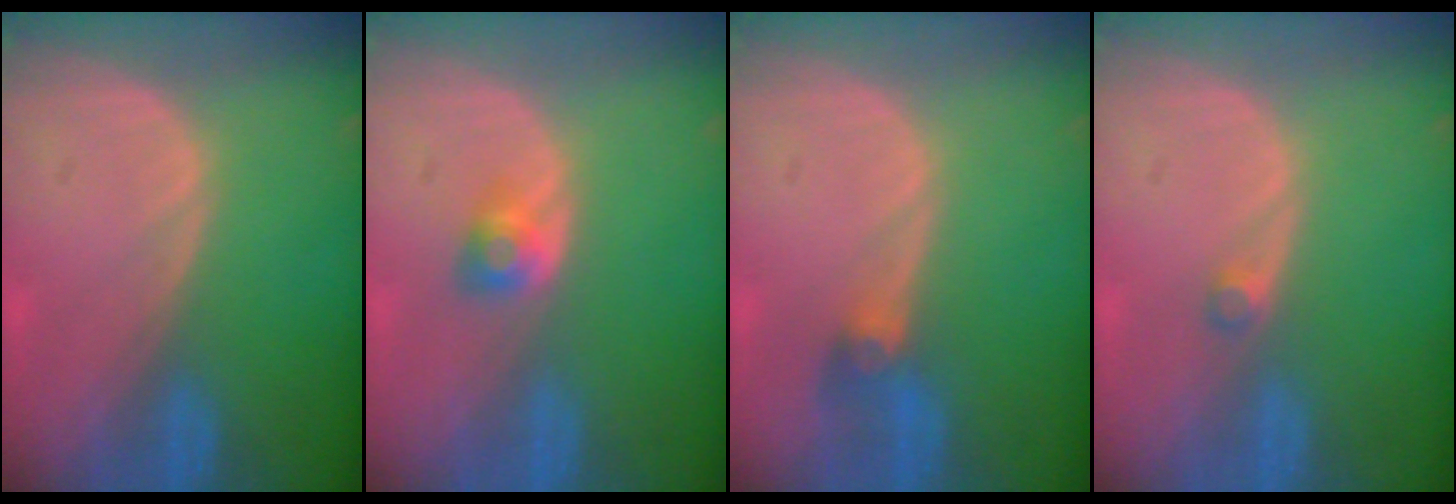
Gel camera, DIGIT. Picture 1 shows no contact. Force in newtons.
{"total": 2.7, "press": 2.4, "slide": 1.2}
{"total": 3.0, "press": 2.6, "slide": 1.4}
{"total": 1.3, "press": 1.1, "slide": 0.6}